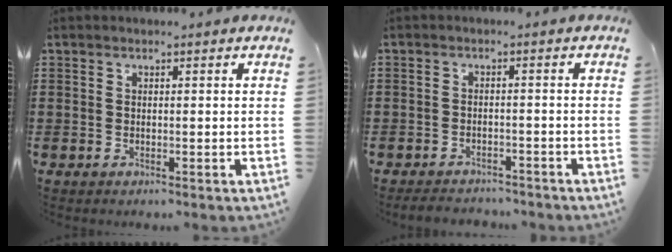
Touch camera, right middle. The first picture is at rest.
{"total": 2.7, "force": [-2.7, 0.5, -0.2], "torque": [-0.004, -0.002, -0.059]}